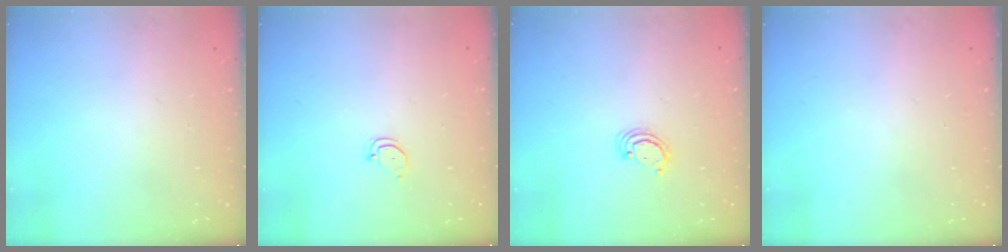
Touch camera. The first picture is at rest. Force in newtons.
{"total": 2.4, "press": 2.4, "slide": 0.2}
{"total": 2.9, "press": 2.8, "slide": 0.3}
{"total": 0.0}